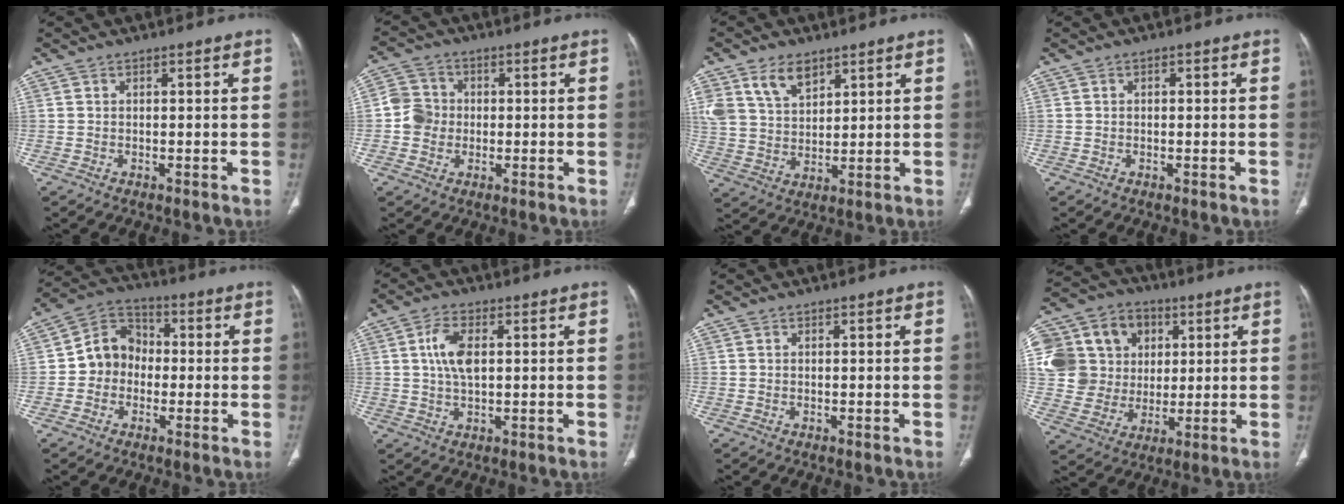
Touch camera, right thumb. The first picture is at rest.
{"total": 5.9, "force": [-0.4, 5.5, 2.1], "torque": [-0.022, 0.012, -0.014]}
{"total": 10.3, "force": [6.0, 6.5, 5.3], "torque": [-0.088, -0.019, 0.127]}
{"total": 0.6, "force": [0.1, 0.4, 0.4], "torque": [-0.001, 0.001, 0.001]}
{"total": 8.9, "force": [-1.0, 7.7, 4.3], "torque": [-0.044, 0.033, -0.035]}
{"total": 6.0, "force": [1.2, 3.0, 5.1], "torque": [-0.107, 0.003, 0.022]}
{"total": 0.0}
{"total": 22.2, "force": [5.3, 19.1, 10.0], "torque": [-0.194, 0.040, 0.109]}